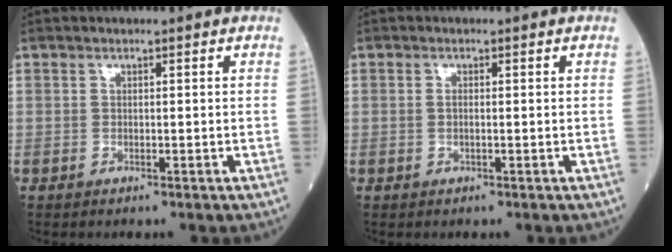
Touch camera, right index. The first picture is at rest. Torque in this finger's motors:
{"motor_torque": [-0.03, 0.02, -0.02, 0.00]}